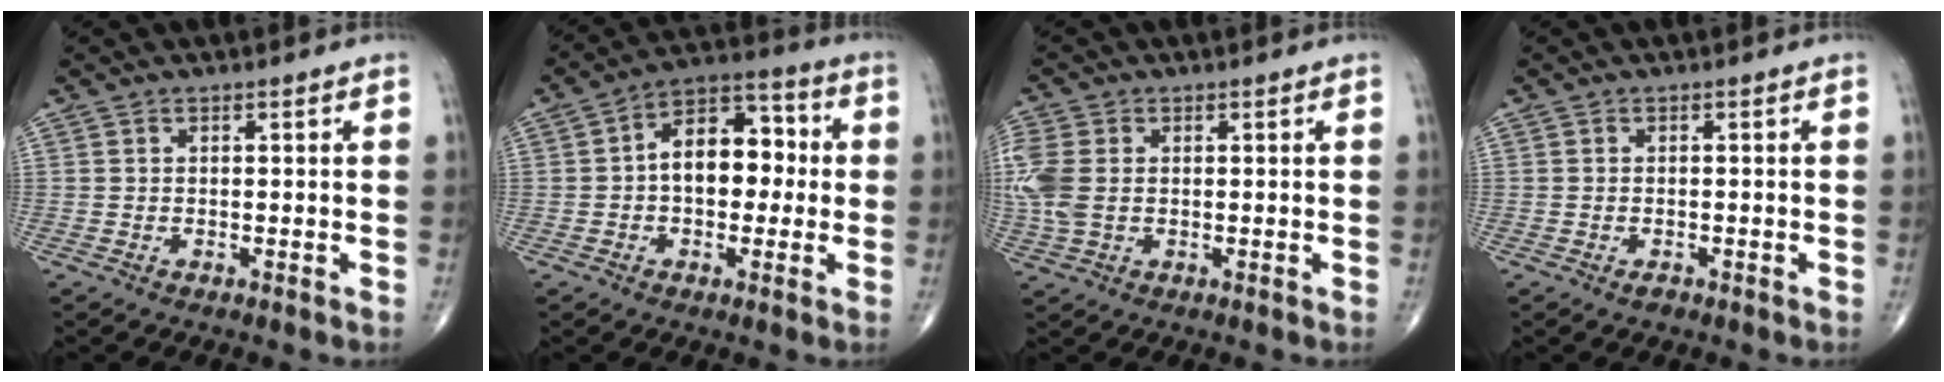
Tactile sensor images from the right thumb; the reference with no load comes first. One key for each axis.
{"total": 12.2, "fx": 0.3, "fy": 7.8, "fz": 9.3, "tx": -0.110, "ty": 0.035, "tz": -0.008}
{"total": 7.7, "fx": 0.3, "fy": 5.2, "fz": 5.7, "tx": -0.161, "ty": 0.008, "tz": 0.010}
{"total": 1.1, "fx": -0.8, "fy": 0.6, "fz": 0.6, "tx": -0.008, "ty": 0.003, "tz": -0.012}